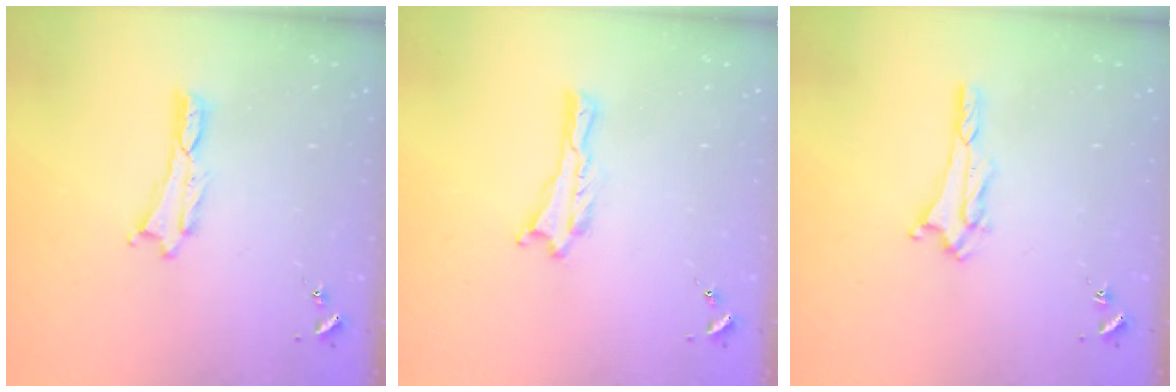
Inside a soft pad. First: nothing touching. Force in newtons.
{"total": 0.0}
{"total": 2.4, "press": 2.4, "slide": 0.4}